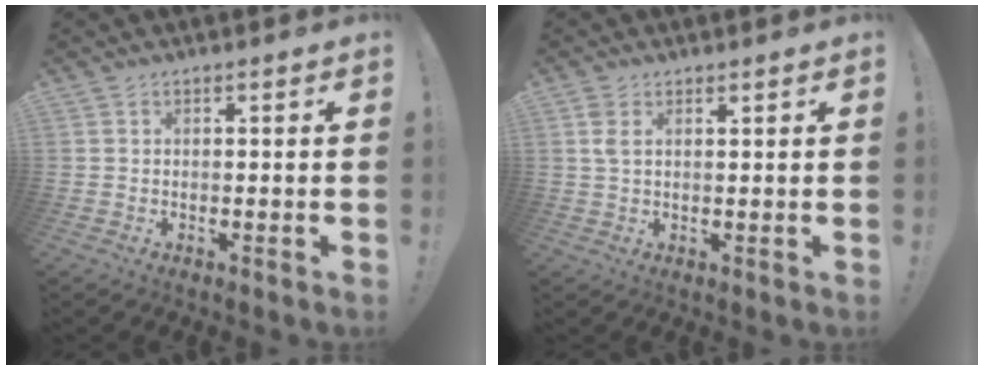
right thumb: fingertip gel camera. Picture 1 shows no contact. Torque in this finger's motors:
{"motor_torque": [0.00, 0.00, 0.16, -0.09, 0.00]}